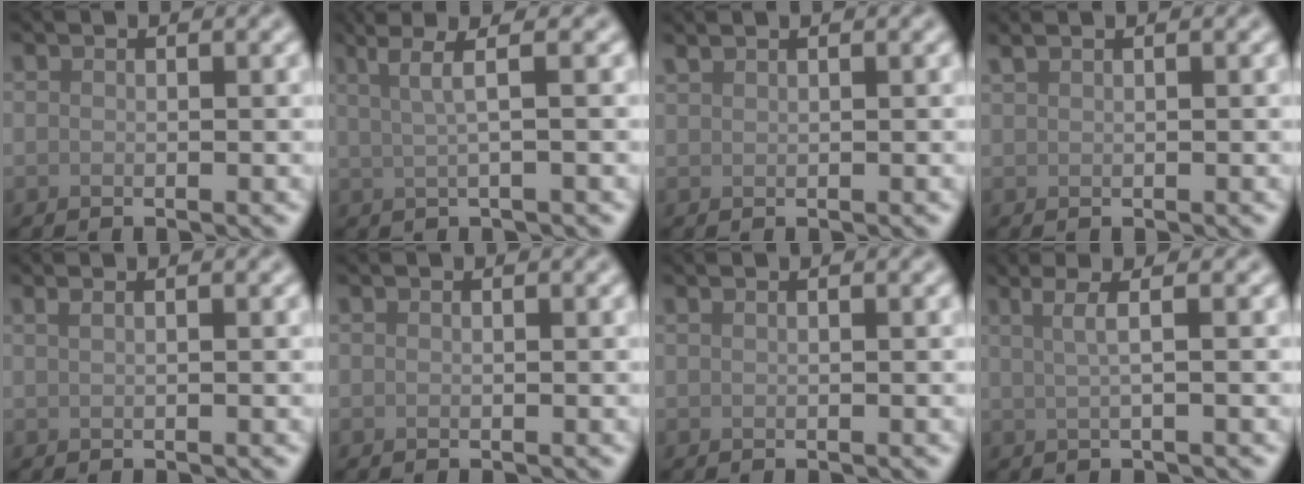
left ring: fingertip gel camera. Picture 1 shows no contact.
{"total": 3.4, "force": [1.6, 0.6, 3.0], "torque": [-0.049, 0.005, 0.023]}
{"total": 0.9, "force": [0.8, 0.1, 0.2], "torque": [-0.003, 0.002, 0.017]}
{"total": 1.0, "force": [0.8, 0.2, 0.5], "torque": [-0.012, 0.004, 0.015]}
{"total": 1.6, "force": [0.9, 0.8, 1.1], "torque": [-0.008, -0.002, 0.000]}
{"total": 0.0}
{"total": 0.9, "force": [0.5, 0.4, 0.6], "torque": [-0.005, 0.000, 0.001]}
{"total": 3.2, "force": [1.3, 1.2, 2.7], "torque": [-0.033, 0.005, -0.008]}